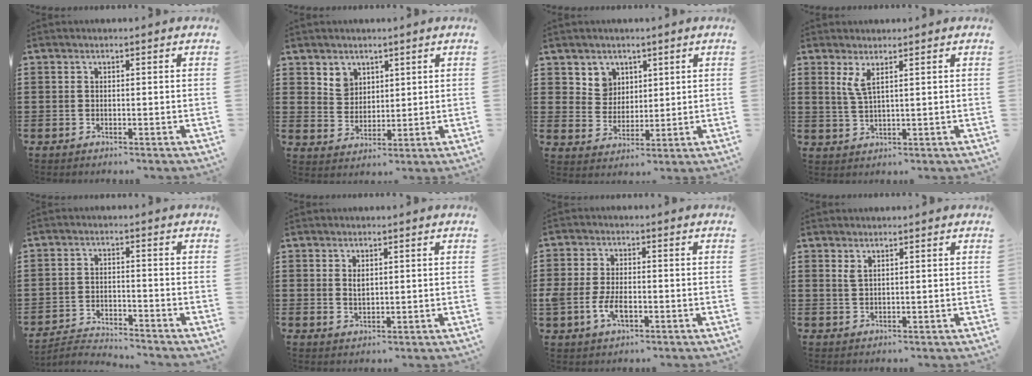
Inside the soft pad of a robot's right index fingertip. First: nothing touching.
{"total": 4.3, "force": [2.8, 3.2, 0.5], "torque": [-0.018, 0.006, 0.052]}
{"total": 4.9, "force": [2.8, 4.0, 0.5], "torque": [-0.024, 0.009, 0.052]}
{"total": 2.6, "force": [1.3, 0.4, 2.2], "torque": [-0.047, 0.001, 0.022]}
{"total": 3.1, "force": [-3.1, 0.2, 0.2], "torque": [-0.010, 0.002, -0.067]}
{"total": 1.7, "force": [0.6, 1.0, 1.1], "torque": [-0.017, 0.003, 0.009]}
{"total": 4.8, "force": [-1.4, 2.7, 3.7], "torque": [-0.086, 0.000, -0.029]}
{"total": 1.4, "force": [0.9, 0.4, 1.0], "torque": [-0.022, 0.002, 0.017]}